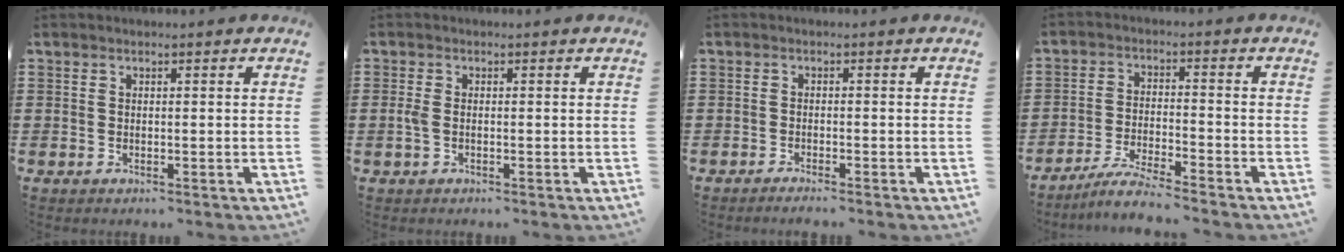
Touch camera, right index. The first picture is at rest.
{"total": 1.7, "force": [-0.3, 0.8, 1.5], "torque": [-0.044, -0.004, -0.011]}
{"total": 1.0, "force": [-1.0, -0.1, 0.2], "torque": [-0.006, 0.000, -0.020]}
{"total": 4.9, "force": [-4.6, -0.3, 1.7], "torque": [-0.043, -0.011, -0.091]}